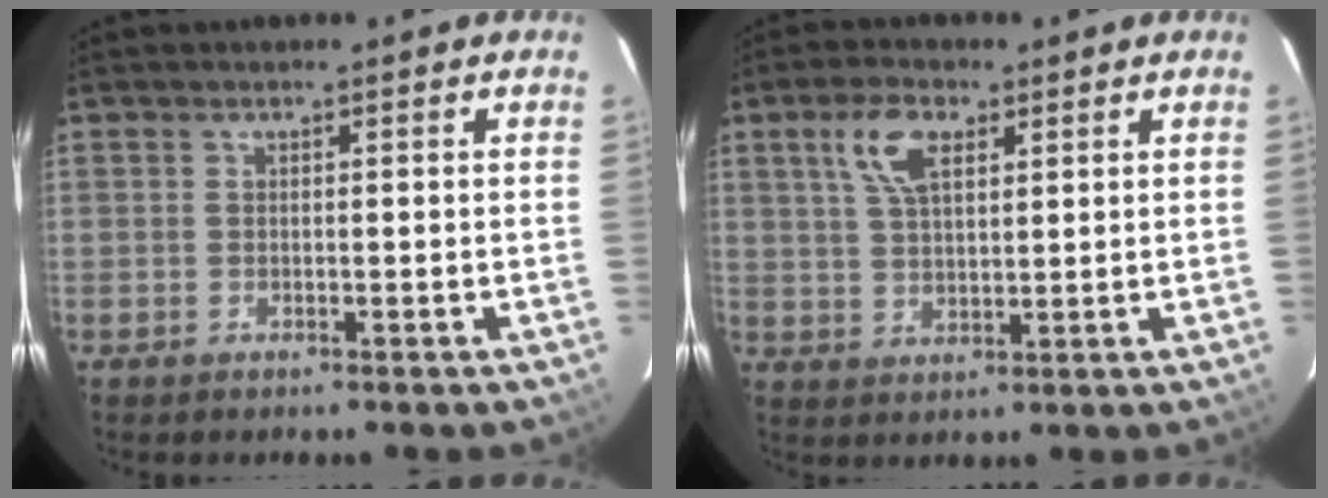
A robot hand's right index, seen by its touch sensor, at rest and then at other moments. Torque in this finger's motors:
{"motor_torque": [0.26, 0.00, 0.19, 0.07]}